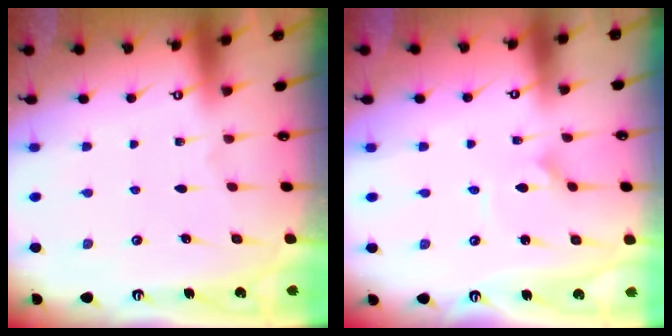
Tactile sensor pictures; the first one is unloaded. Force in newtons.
{"total": 1.6, "press": 1.6, "slide": 0.1}